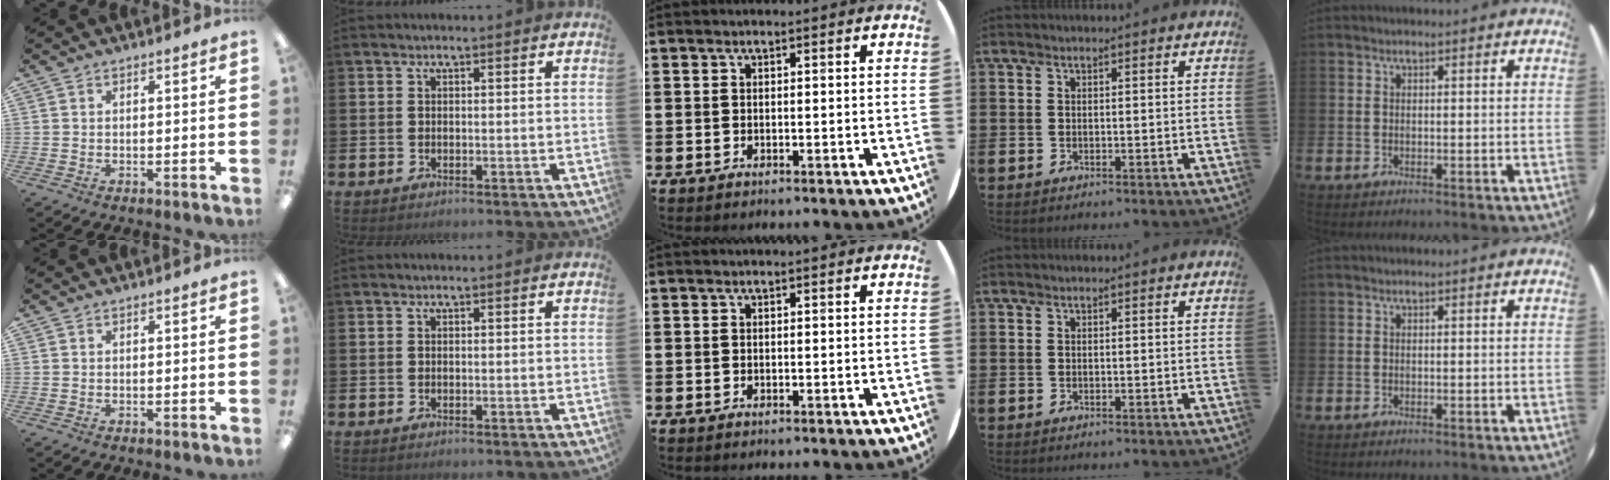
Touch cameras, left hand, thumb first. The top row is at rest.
{}